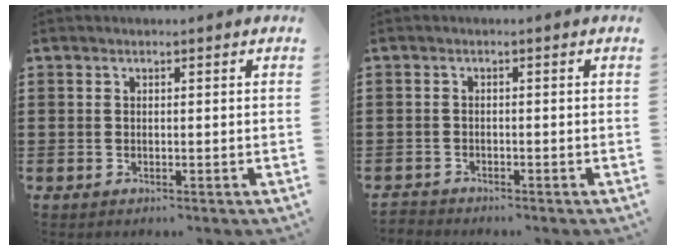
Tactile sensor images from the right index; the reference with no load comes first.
{"total": 1.3, "force": [-1.3, 0.1, -0.1], "torque": [-0.002, 0.001, -0.028]}